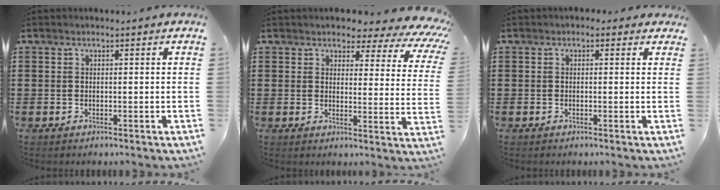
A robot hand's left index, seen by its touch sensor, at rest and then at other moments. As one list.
[{"total": 3.7, "force": [3.3, 1.1, 1.4], "torque": [-0.041, -0.022, 0.050]}, {"total": 1.9, "force": [1.5, 1.1, 0.2], "torque": [-0.001, 0.003, 0.027]}]